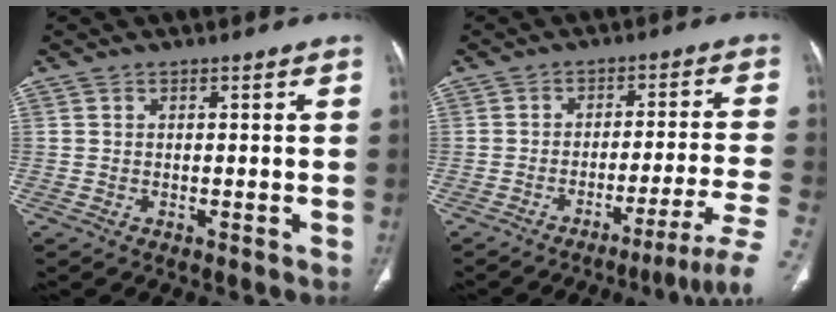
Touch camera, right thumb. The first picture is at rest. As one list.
[{"total": 11.9, "force": [-7.2, -0.9, 9.5], "torque": [-0.144, 0.041, -0.100]}]